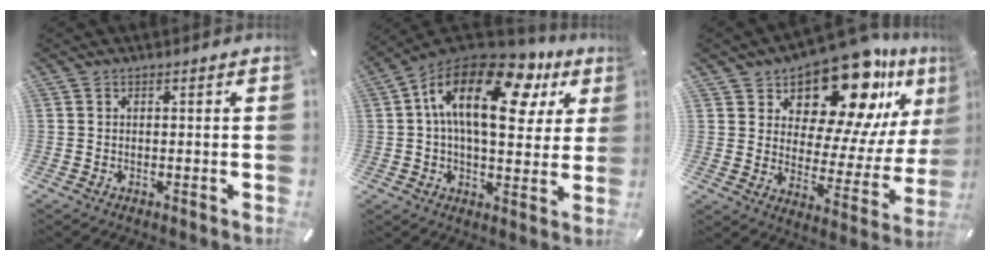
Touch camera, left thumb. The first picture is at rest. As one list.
[{"total": 21.5, "force": [8.2, 10.7, 16.8], "torque": [-0.300, -0.036, 0.125]}, {"total": 17.7, "force": [13.9, 7.6, 8.0], "torque": [-0.124, -0.126, 0.236]}]